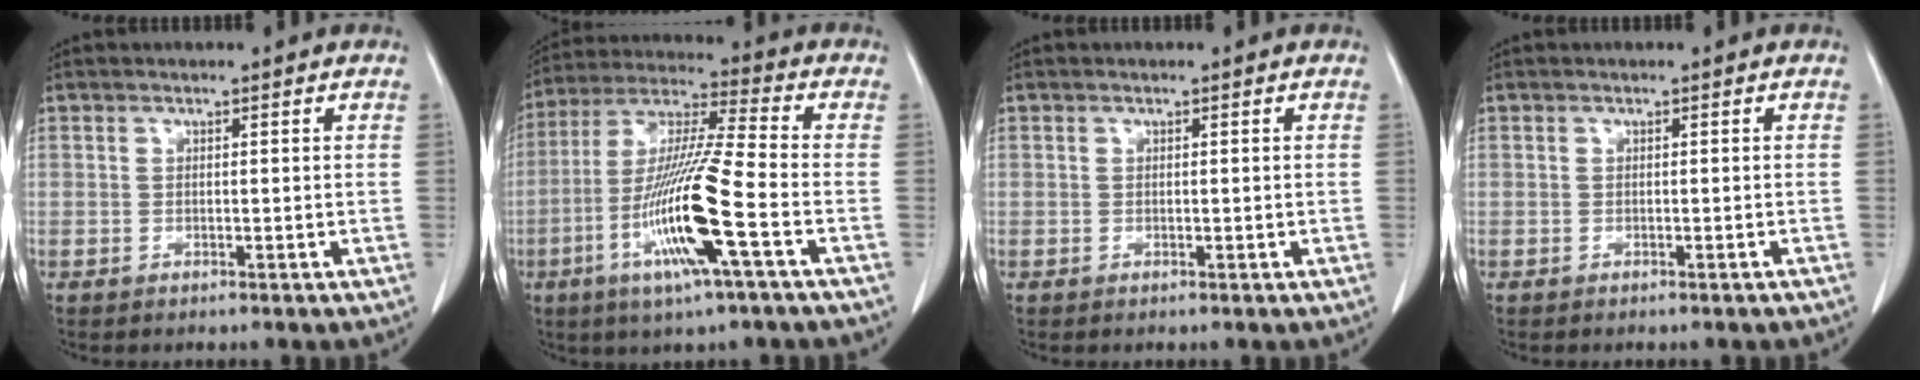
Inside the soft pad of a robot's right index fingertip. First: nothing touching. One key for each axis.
{"total": 16.1, "fx": -5.6, "fy": 0.0, "fz": 15.1, "tx": -0.305, "ty": -0.016, "tz": -0.110}
{"total": 0.0}
{"total": 0.7, "fx": -0.5, "fy": 0.0, "fz": 0.4, "tx": -0.009, "ty": 0.000, "tz": -0.004}